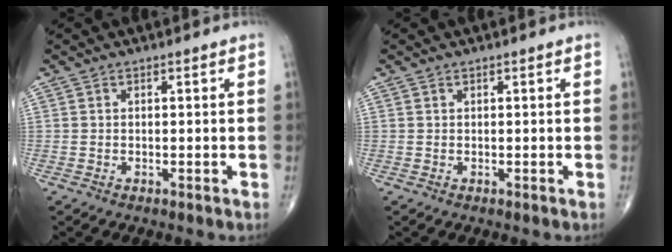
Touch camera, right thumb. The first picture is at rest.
{"total": 0.0}